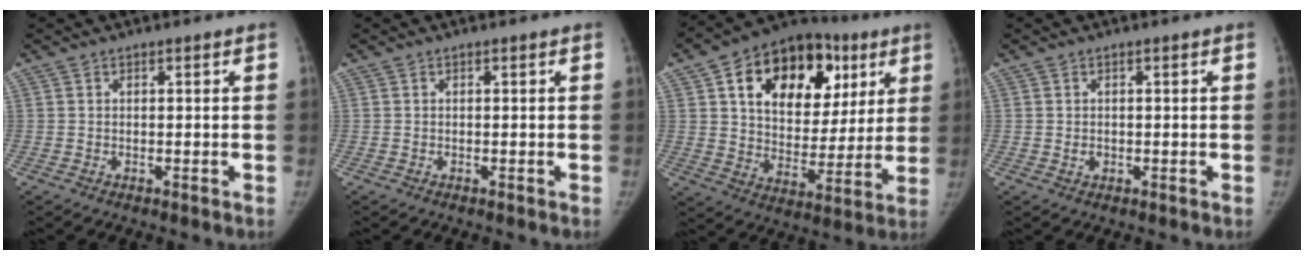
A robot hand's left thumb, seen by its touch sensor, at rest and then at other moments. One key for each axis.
{"total": 0.0}
{"total": 24.2, "fx": 9.8, "fy": 15.5, "fz": 15.7, "tx": -0.192, "ty": 0.004, "tz": 0.151}
{"total": 1.0, "fx": 0.1, "fy": 0.8, "fz": 0.6, "tx": -0.005, "ty": 0.000, "tz": 0.005}